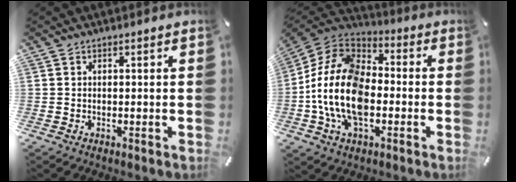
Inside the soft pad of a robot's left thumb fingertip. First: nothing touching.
{"total": 17.7, "force": [-5.0, 11.3, 12.6], "torque": [-0.281, 0.022, -0.095]}